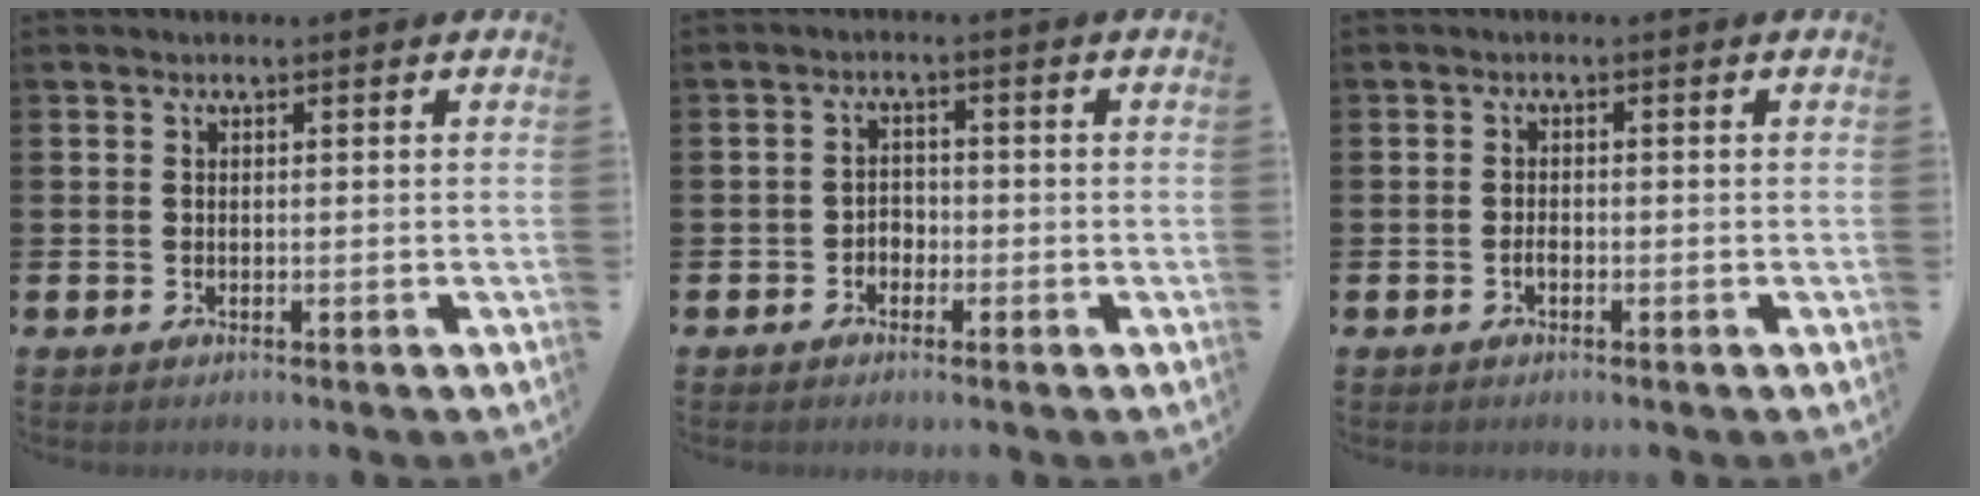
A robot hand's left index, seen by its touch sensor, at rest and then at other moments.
{"total": 2.0, "force": [-1.3, 1.5, 0.5], "torque": [-0.007, 0.002, -0.030]}
{"total": 1.0, "force": [-0.5, 0.5, 0.7], "torque": [-0.007, -0.004, -0.012]}